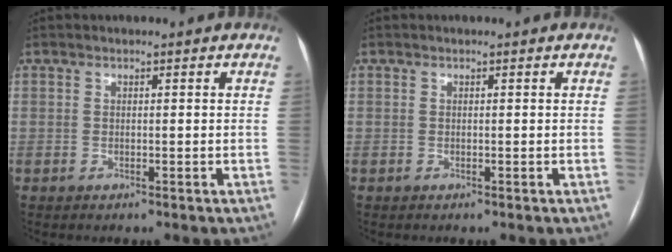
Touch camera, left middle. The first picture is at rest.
{"total": 0.0}